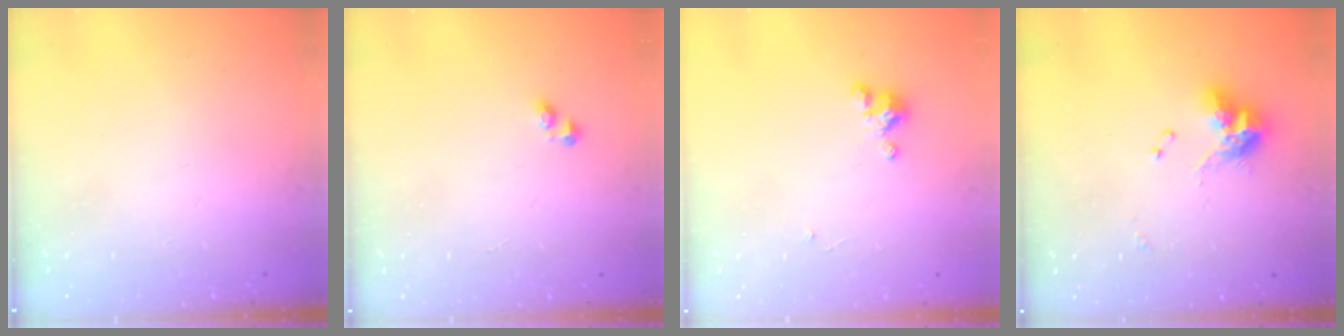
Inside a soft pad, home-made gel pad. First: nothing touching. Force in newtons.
{"total": 2.2, "press": 2.2, "slide": 0.3}
{"total": 2.7, "press": 2.7, "slide": 0.3}
{"total": 11.3, "press": 11.2, "slide": 1.0}